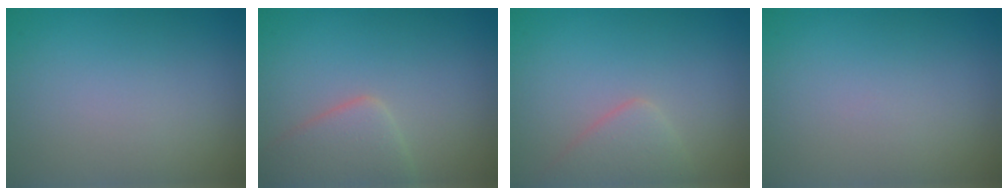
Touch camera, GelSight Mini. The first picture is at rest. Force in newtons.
{"total": 3.5, "press": 3.5, "slide": 0.2}
{"total": 2.4, "press": 2.3, "slide": 0.2}
{"total": 0.0}